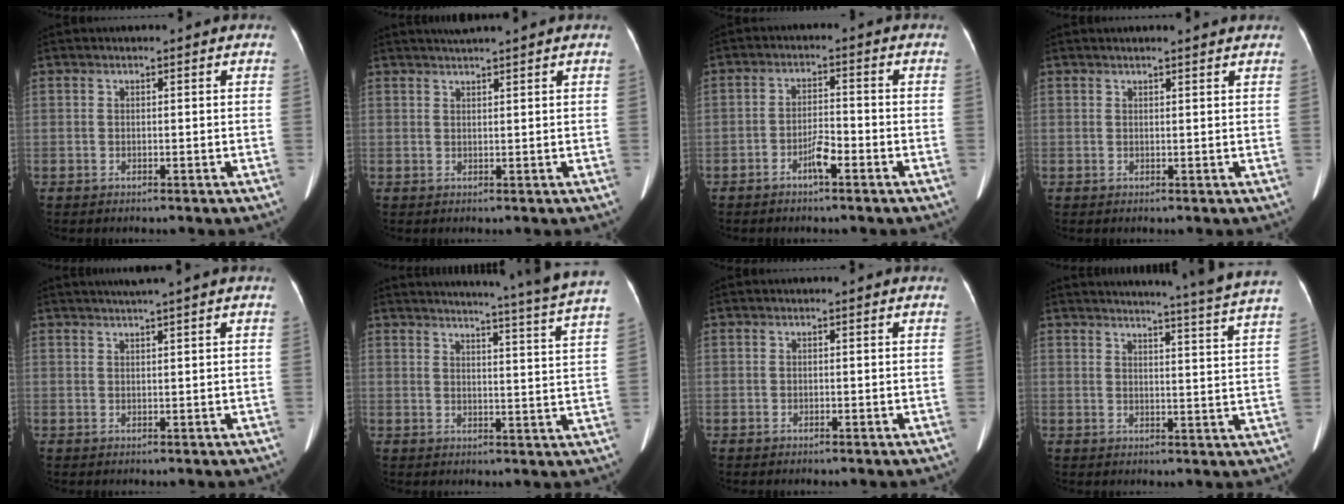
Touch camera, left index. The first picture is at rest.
{"total": 3.5, "force": [3.0, -0.6, 1.7], "torque": [-0.019, 0.025, 0.049]}
{"total": 3.6, "force": [-2.3, 0.8, 2.7], "torque": [-0.054, 0.005, -0.042]}
{"total": 3.3, "force": [3.1, 0.0, 1.2], "torque": [-0.018, 0.010, 0.033]}
{"total": 3.1, "force": [2.2, -0.8, 2.0], "torque": [-0.031, 0.013, 0.041]}
{"total": 17.9, "force": [16.2, -2.4, 7.3], "torque": [-0.114, -0.074, 0.184]}
{"total": 0.0}
{"total": 14.3, "force": [13.2, -2.5, 4.9], "torque": [-0.076, -0.070, 0.143]}